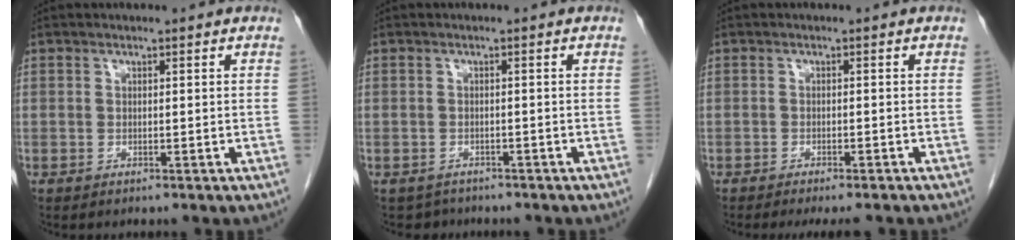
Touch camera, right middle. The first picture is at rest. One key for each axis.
{"total": 2.8, "fx": -2.4, "fy": 1.5, "fz": -0.2, "tx": -0.004, "ty": 0.001, "tz": -0.035}
{"total": 5.8, "fx": -5.0, "fy": 0.8, "fz": 2.7, "tx": -0.027, "ty": -0.011, "tz": -0.067}